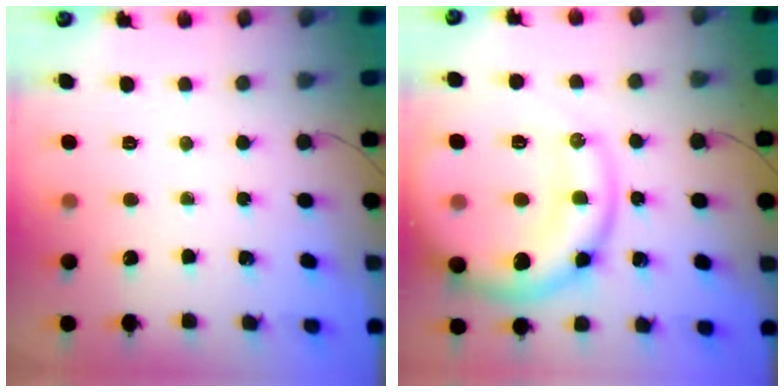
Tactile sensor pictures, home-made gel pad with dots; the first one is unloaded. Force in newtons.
{"total": 20.3, "press": 20.1, "slide": 2.4}